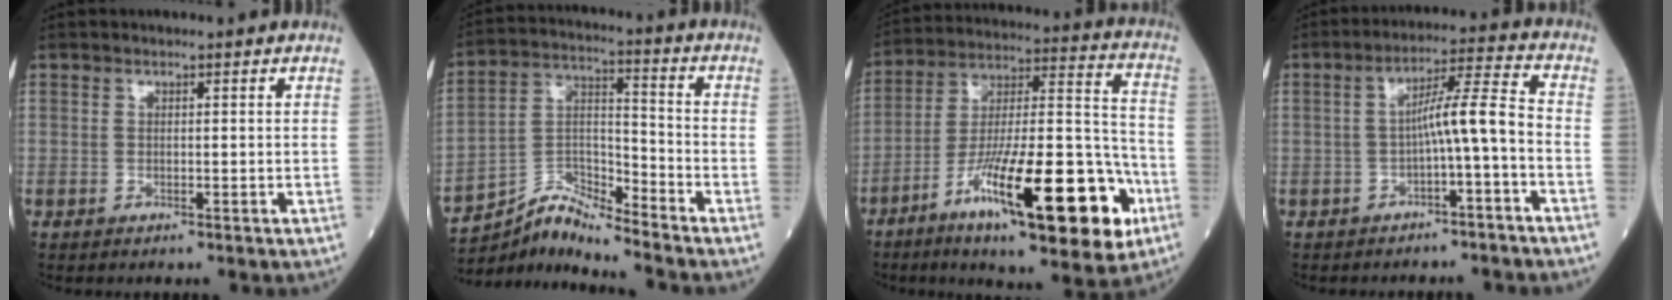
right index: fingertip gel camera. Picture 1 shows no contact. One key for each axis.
{"total": 9.0, "fx": -8.8, "fy": -1.0, "fz": 1.1, "tx": -0.033, "ty": 0.028, "tz": -0.165}
{"total": 24.5, "fx": -11.4, "fy": 4.5, "fz": 21.3, "tx": -0.325, "ty": -0.012, "tz": -0.177}
{"total": 6.8, "fx": -2.1, "fy": -0.1, "fz": 6.4, "tx": -0.102, "ty": 0.026, "tz": -0.030}